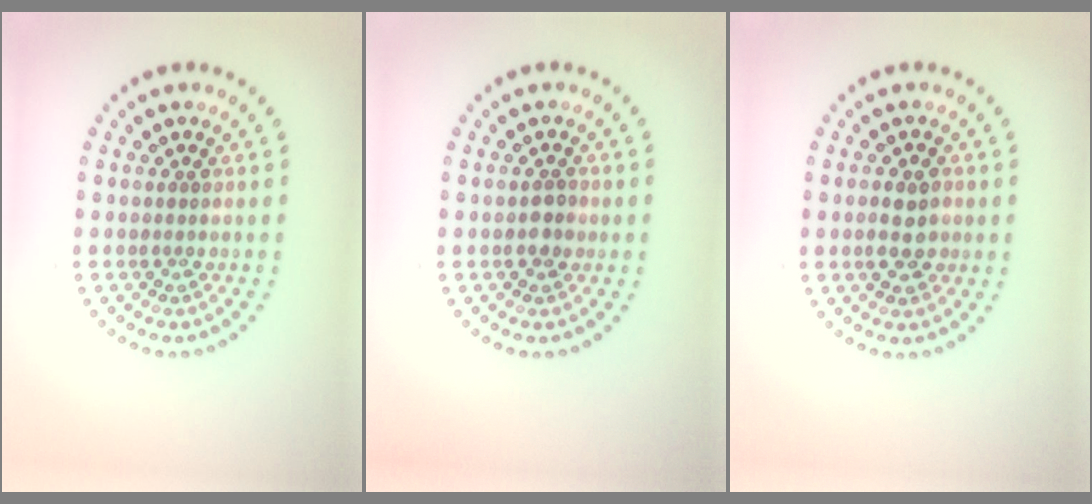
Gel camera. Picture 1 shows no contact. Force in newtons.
{"total": 1.3, "press": 1.3, "slide": 0.3}
{"total": 2.7, "press": 2.7, "slide": 0.4}